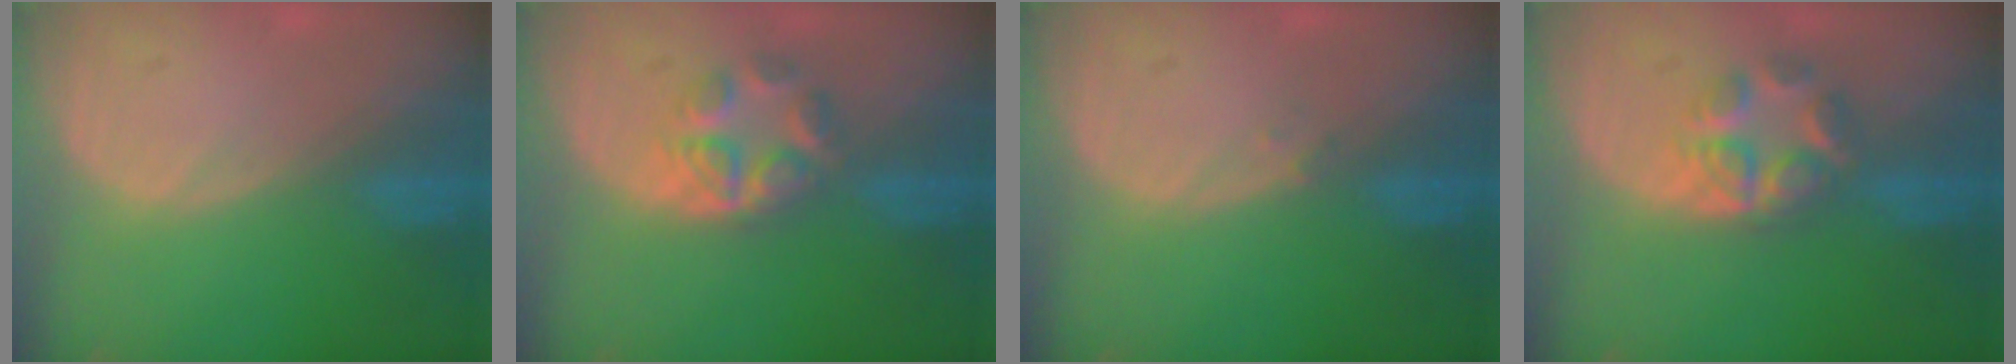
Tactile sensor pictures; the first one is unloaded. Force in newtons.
{"total": 5.0, "press": 4.8, "slide": 1.3}
{"total": 0.7, "press": 0.7, "slide": 0.1}
{"total": 5.5, "press": 5.2, "slide": 1.7}